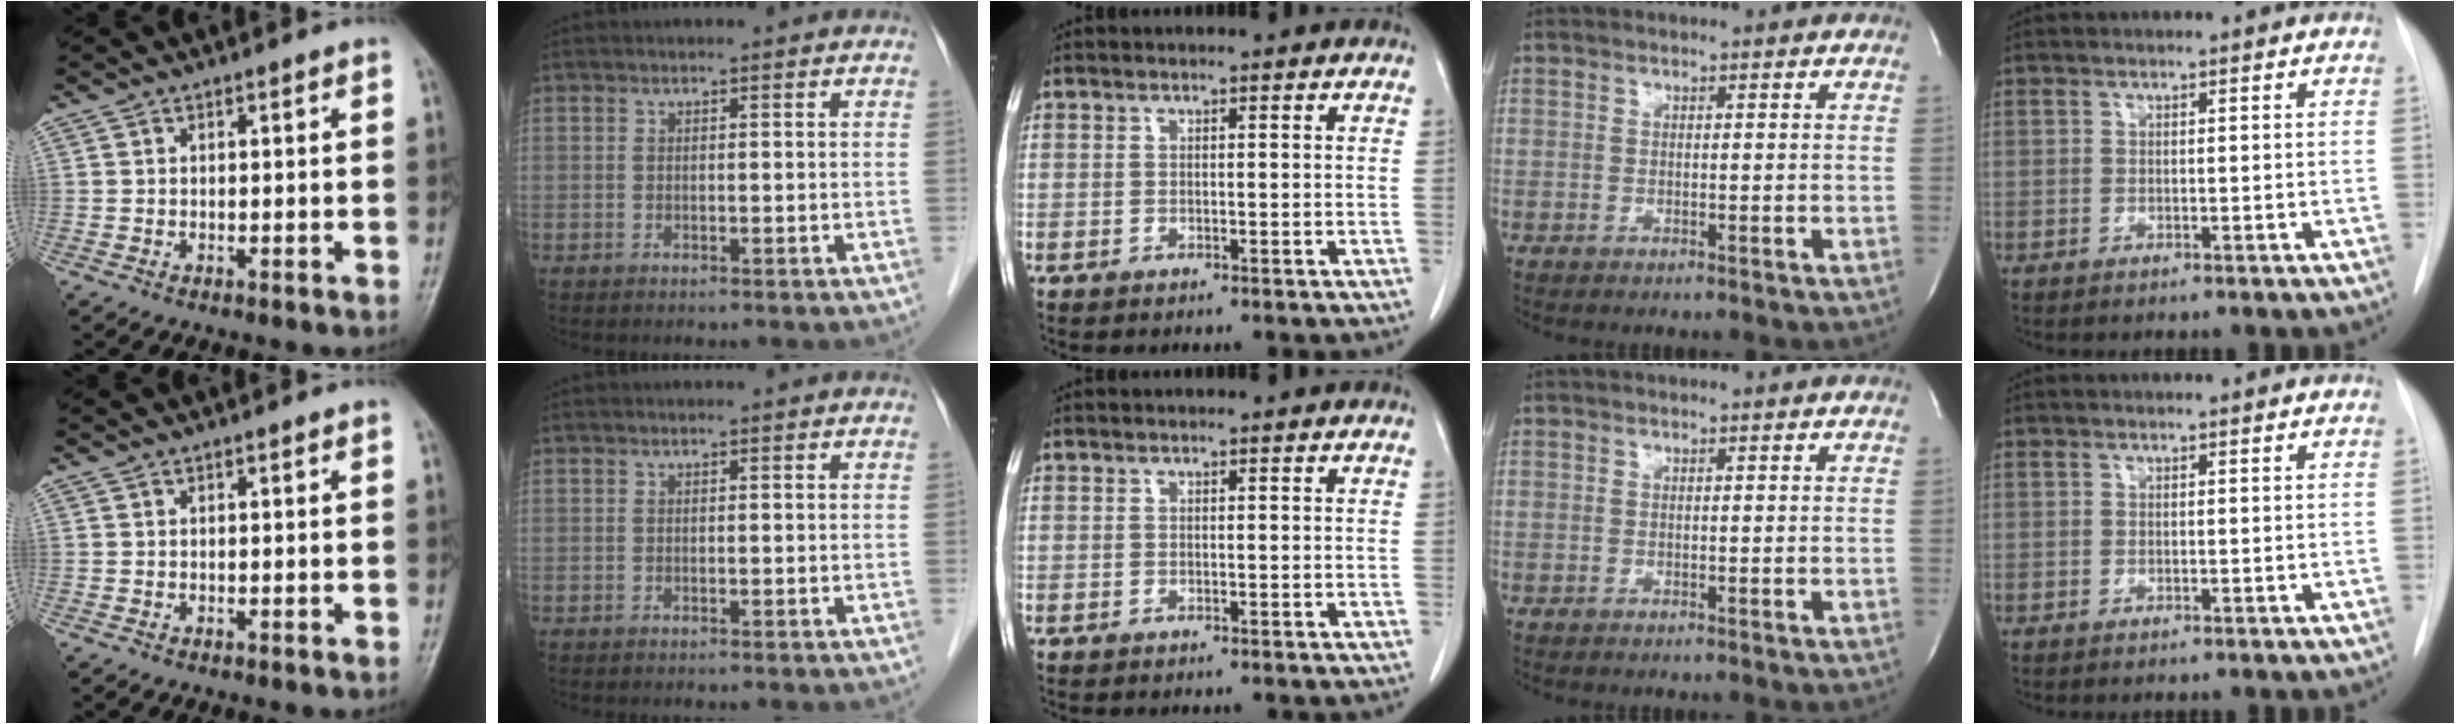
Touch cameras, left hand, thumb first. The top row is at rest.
{}